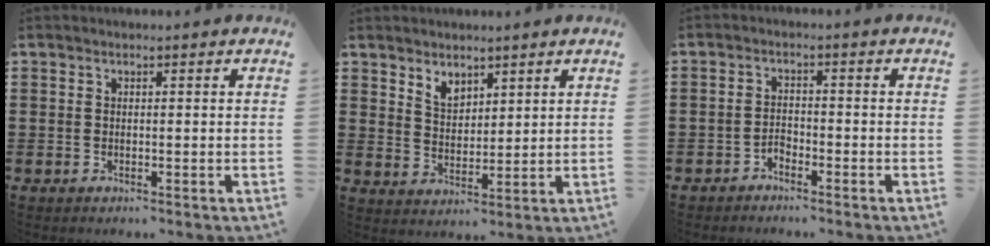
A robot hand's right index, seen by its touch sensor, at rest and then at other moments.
{"total": 3.6, "force": [3.0, 1.8, 0.6], "torque": [-0.022, 0.001, 0.057]}
{"total": 1.8, "force": [-1.7, 0.7, 0.4], "torque": [-0.014, 0.003, -0.035]}